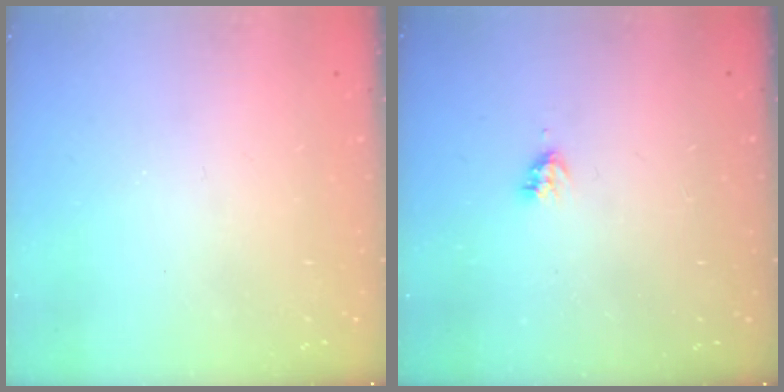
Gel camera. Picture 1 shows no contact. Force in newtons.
{"total": 3.6, "press": 3.6, "slide": 0.5}